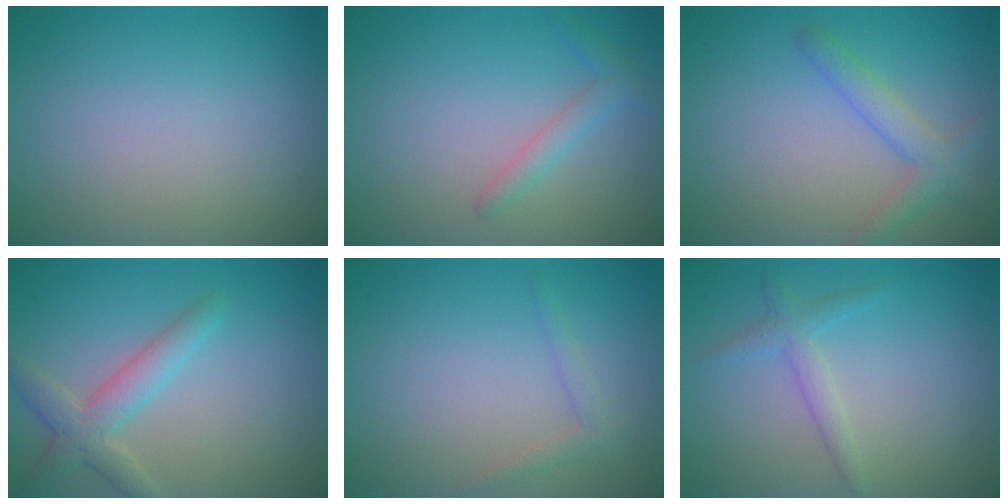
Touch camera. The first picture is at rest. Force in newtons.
{"total": 1.6, "press": 1.6, "slide": 0.1}
{"total": 2.7, "press": 2.7, "slide": 0.2}
{"total": 3.3, "press": 3.3, "slide": 0.2}
{"total": 1.2, "press": 1.2, "slide": 0.1}
{"total": 1.8, "press": 1.8, "slide": 0.0}